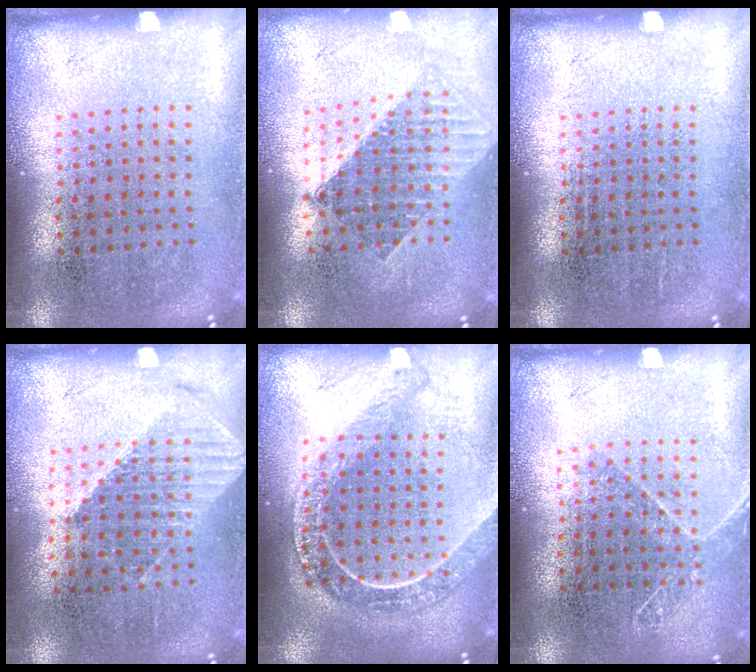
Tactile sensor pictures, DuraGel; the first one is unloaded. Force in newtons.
{"total": 1.6, "press": 1.3, "slide": 1.0}
{"total": 0.0}
{"total": 1.1, "press": 1.0, "slide": 0.4}
{"total": 2.2, "press": 1.9, "slide": 1.1}
{"total": 1.1, "press": 0.9, "slide": 0.5}